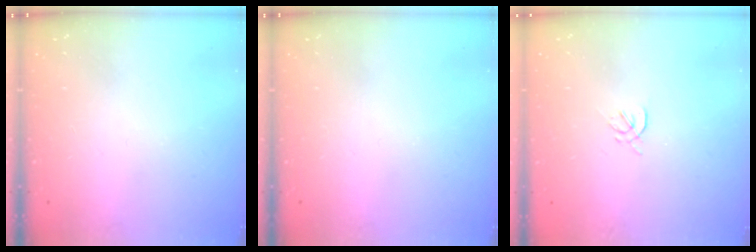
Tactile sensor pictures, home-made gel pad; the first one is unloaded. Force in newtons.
{"total": 0.0}
{"total": 1.6, "press": 1.5, "slide": 0.6}